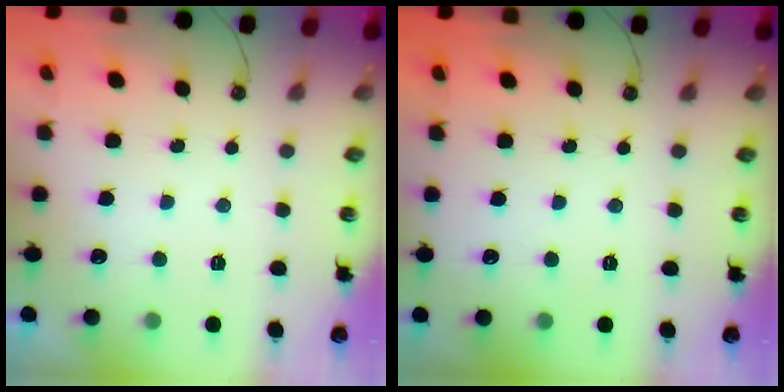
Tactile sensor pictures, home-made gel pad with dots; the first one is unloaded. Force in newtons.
{"total": 1.2, "press": 1.1, "slide": 0.3}